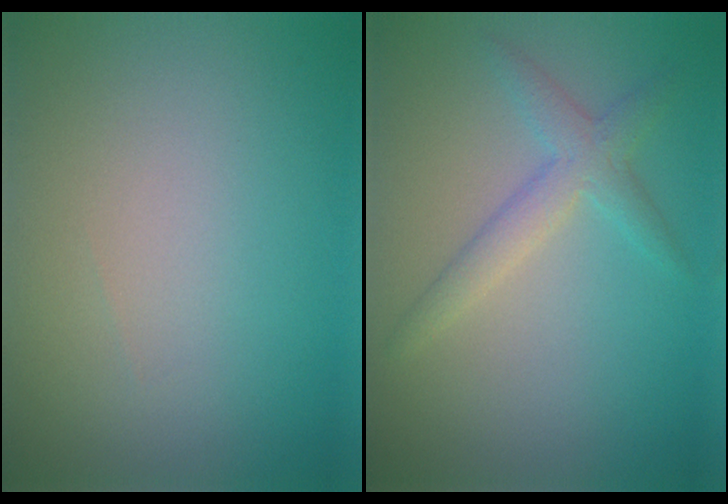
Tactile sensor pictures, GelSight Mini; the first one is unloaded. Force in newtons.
{"total": 2.6, "press": 2.6, "slide": 0.1}